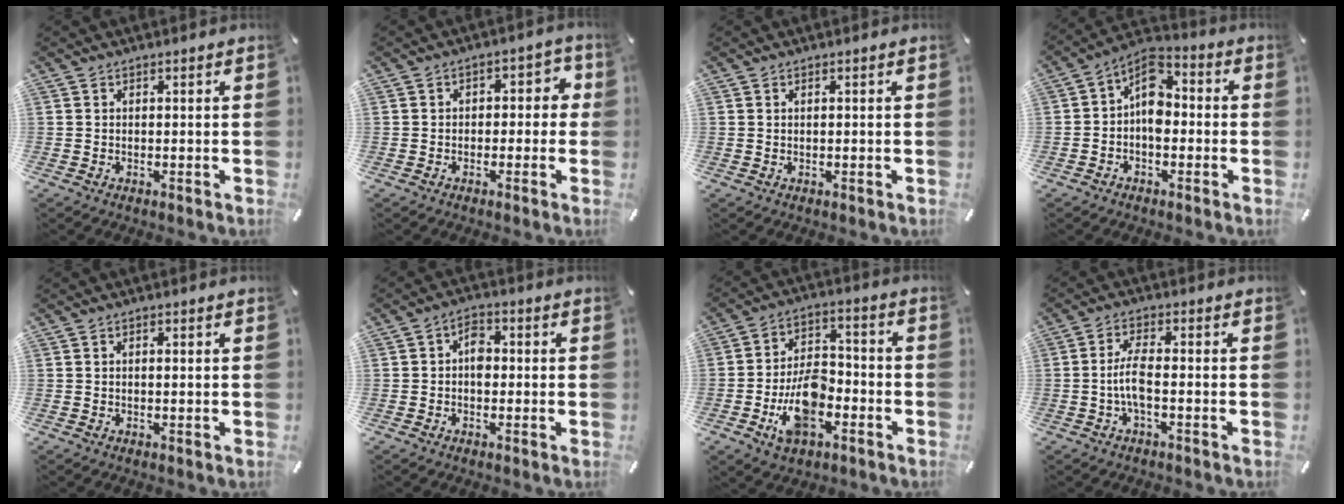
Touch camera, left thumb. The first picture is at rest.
{"total": 5.0, "force": [-0.9, 3.8, 3.0], "torque": [-0.035, 0.013, -0.026]}
{"total": 0.6, "force": [0.2, 0.2, 0.5], "torque": [-0.010, 0.002, 0.002]}
{"total": 8.5, "force": [-0.6, 5.6, 6.3], "torque": [-0.117, 0.001, -0.012]}
{"total": 0.9, "force": [0.1, 0.3, 0.9], "torque": [-0.017, 0.002, 0.000]}
{"total": 4.3, "force": [-0.3, 2.9, 3.2], "torque": [-0.052, 0.009, -0.008]}
{"total": 13.0, "force": [-5.0, 7.9, 9.0], "torque": [-0.156, 0.020, -0.088]}
{"total": 6.3, "force": [-1.1, 2.0, 5.8], "torque": [-0.130, -0.005, -0.027]}